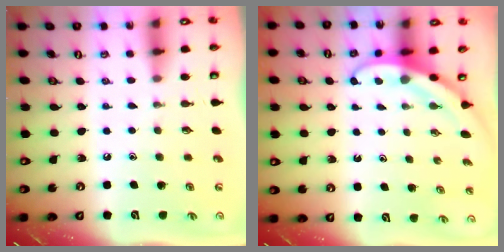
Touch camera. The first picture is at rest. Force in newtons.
{"total": 3.8, "press": 3.8, "slide": 0.4}